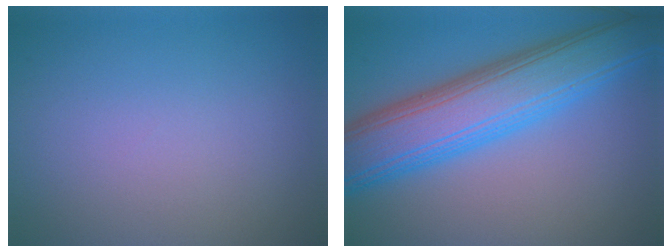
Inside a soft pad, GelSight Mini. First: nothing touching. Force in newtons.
{"total": 9.5, "press": 9.5, "slide": 0.2}